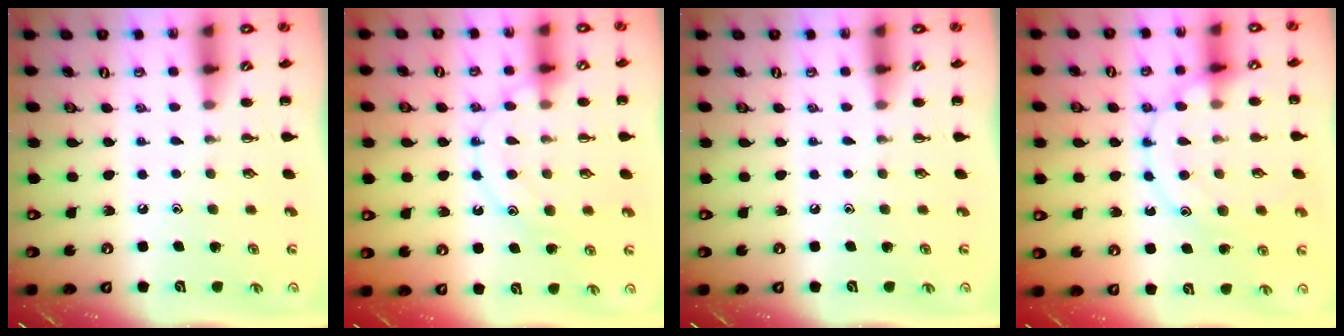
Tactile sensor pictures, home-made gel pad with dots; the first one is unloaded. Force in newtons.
{"total": 11.5, "press": 11.5, "slide": 0.6}
{"total": 0.0}
{"total": 14.3, "press": 14.3, "slide": 0.3}